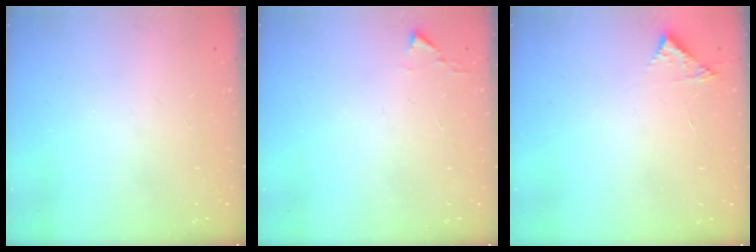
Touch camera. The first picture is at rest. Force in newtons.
{"total": 2.4, "press": 2.4, "slide": 0.3}
{"total": 3.7, "press": 3.7, "slide": 0.1}